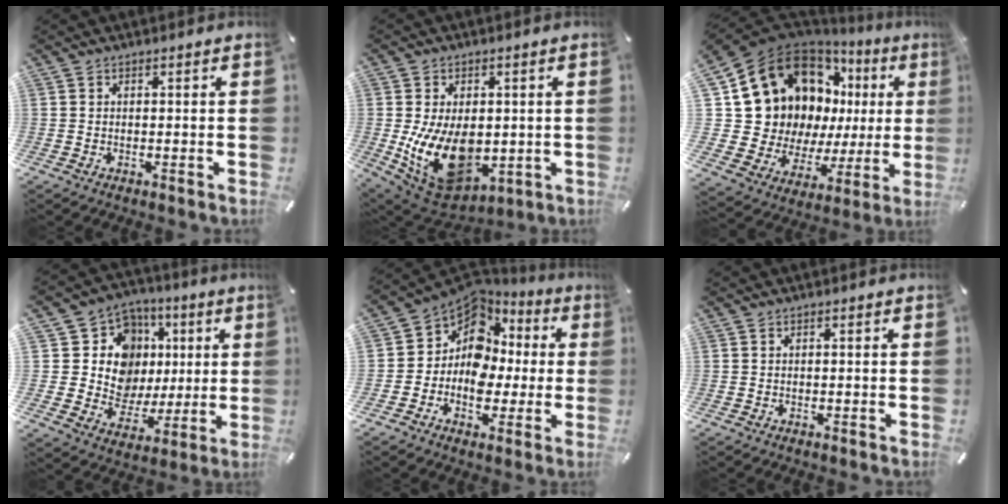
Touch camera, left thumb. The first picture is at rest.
{"total": 16.7, "force": [-1.7, 11.2, 12.3], "torque": [-0.240, -0.007, -0.020]}
{"total": 19.2, "force": [8.2, 14.3, 9.9], "torque": [-0.152, -0.077, 0.173]}
{"total": 14.5, "force": [2.6, 13.5, 4.8], "torque": [-0.057, -0.030, 0.069]}
{"total": 9.7, "force": [0.8, 9.0, 3.3], "torque": [-0.079, -0.034, 0.019]}
{"total": 0.0}